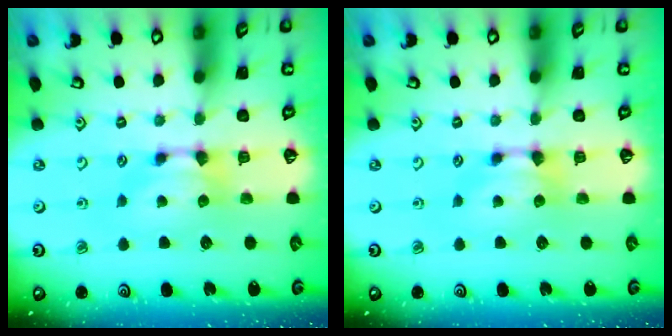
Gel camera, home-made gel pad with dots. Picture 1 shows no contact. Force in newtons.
{"total": 0.0}